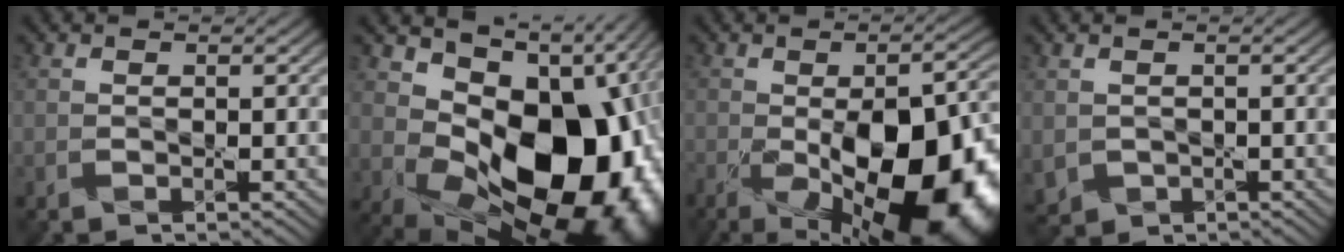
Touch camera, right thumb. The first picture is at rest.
{"total": 19.0, "force": [0.7, 13.1, 13.8], "torque": [-0.176, -0.048, 0.054]}
{"total": 20.4, "force": [-7.1, 10.0, 16.2], "torque": [-0.236, -0.048, -0.086]}
{"total": 2.2, "force": [-0.2, 2.0, 0.8], "torque": [-0.036, -0.017, 0.002]}